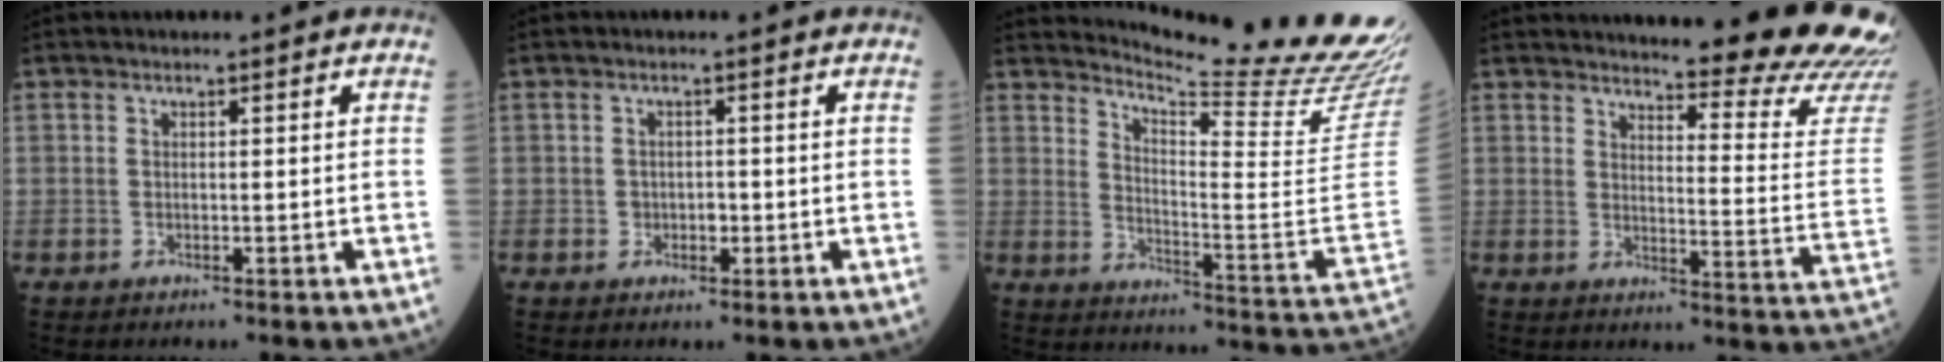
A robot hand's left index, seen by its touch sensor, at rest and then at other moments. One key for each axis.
{"total": 1.6, "fx": -0.6, "fy": 1.3, "fz": 0.8, "tx": -0.012, "ty": 0.000, "tz": -0.008}
{"total": 19.4, "fx": 18.5, "fy": -3.0, "fz": 5.0, "tx": -0.097, "ty": -0.150, "tz": 0.239}
{"total": 17.9, "fx": 17.1, "fy": -1.1, "fz": 5.3, "tx": -0.075, "ty": -0.143, "tz": 0.186}